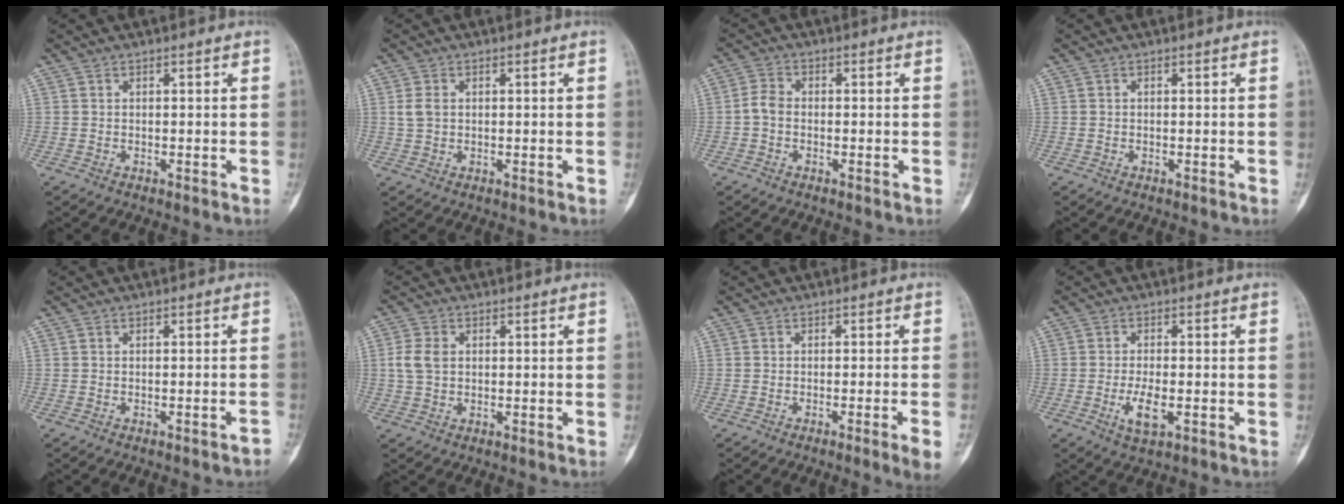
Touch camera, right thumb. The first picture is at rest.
{"total": 2.6, "force": [0.5, 1.9, 1.7], "torque": [-0.037, 0.003, 0.011]}
{"total": 3.0, "force": [-0.7, 2.1, 2.0], "torque": [-0.038, 0.009, -0.023]}
{"total": 0.0}
{"total": 1.3, "force": [-1.0, 0.1, 0.8], "torque": [-0.015, 0.008, -0.008]}
{"total": 4.3, "force": [0.6, 3.0, 2.9], "torque": [-0.063, 0.005, 0.010]}
{"total": 3.9, "force": [-1.9, -0.4, 3.3], "torque": [-0.052, -0.002, -0.030]}
{"total": 4.9, "force": [-1.4, 2.0, 4.2], "torque": [-0.080, -0.001, -0.021]}